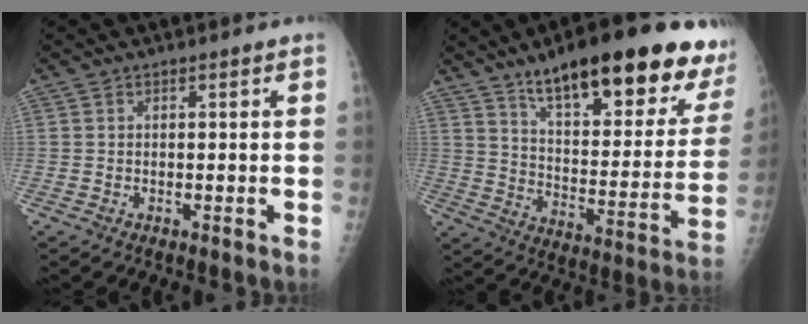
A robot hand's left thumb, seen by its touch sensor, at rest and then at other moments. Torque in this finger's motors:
{"motor_torque": [1.37, 0.99, 1.49, -1.28, 0.11]}